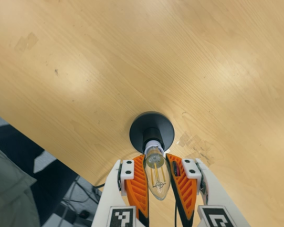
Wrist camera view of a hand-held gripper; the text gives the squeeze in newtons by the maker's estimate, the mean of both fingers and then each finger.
{"total": 22.1, "left": 21.2, "right": 23.0}